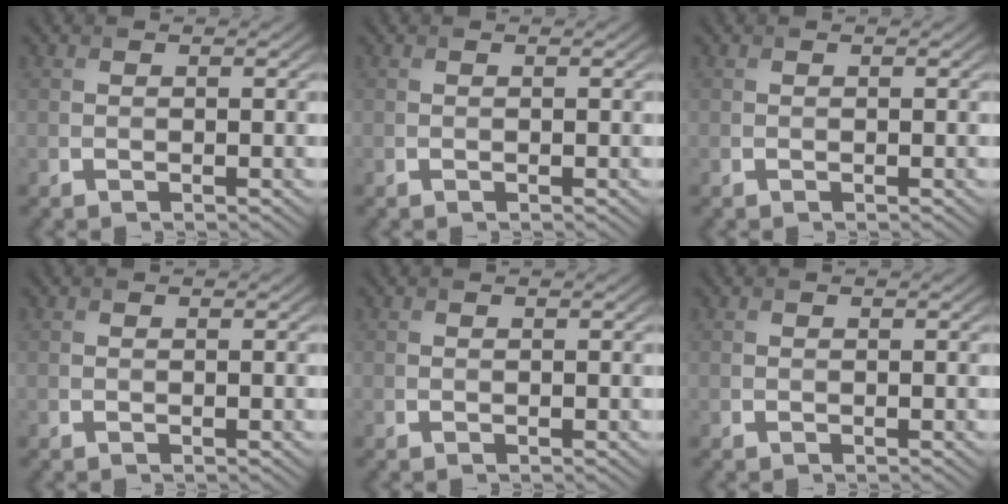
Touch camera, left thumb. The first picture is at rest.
{"total": 0.0}
{"total": 0.0}
{"total": 0.0}
{"total": 0.0}
{"total": 0.0}